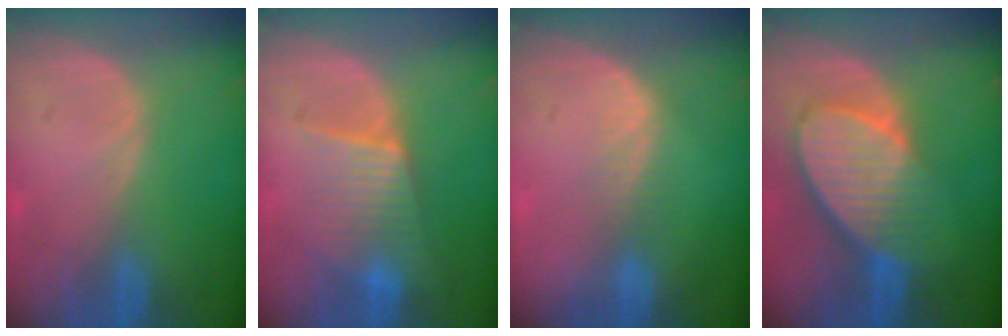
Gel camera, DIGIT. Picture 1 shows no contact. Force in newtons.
{"total": 6.3, "press": 6.2, "slide": 0.8}
{"total": 2.5, "press": 2.0, "slide": 1.6}
{"total": 9.7, "press": 8.6, "slide": 4.6}